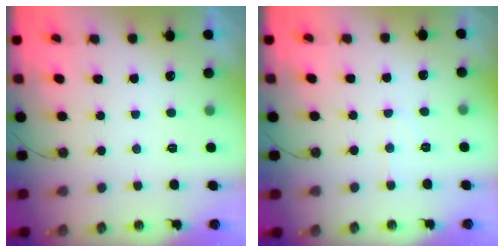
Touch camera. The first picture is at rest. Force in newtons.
{"total": 4.4, "press": 4.4, "slide": 0.7}